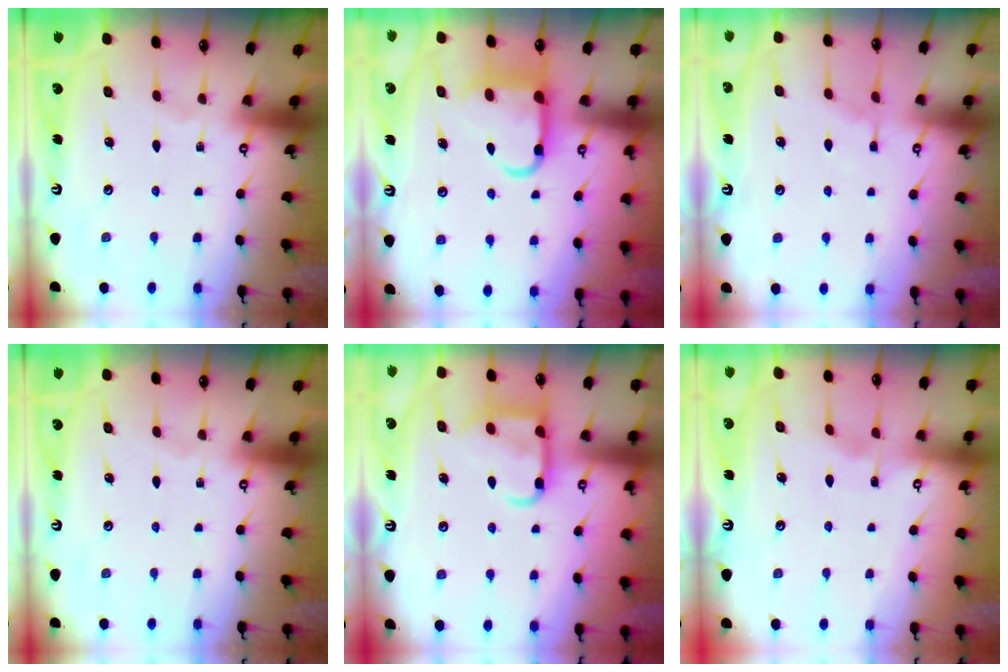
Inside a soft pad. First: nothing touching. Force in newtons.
{"total": 11.6, "press": 11.5, "slide": 1.4}
{"total": 4.7, "press": 4.6, "slide": 0.6}
{"total": 0.0}
{"total": 12.0, "press": 11.9, "slide": 1.4}
{"total": 2.8, "press": 2.8, "slide": 0.4}